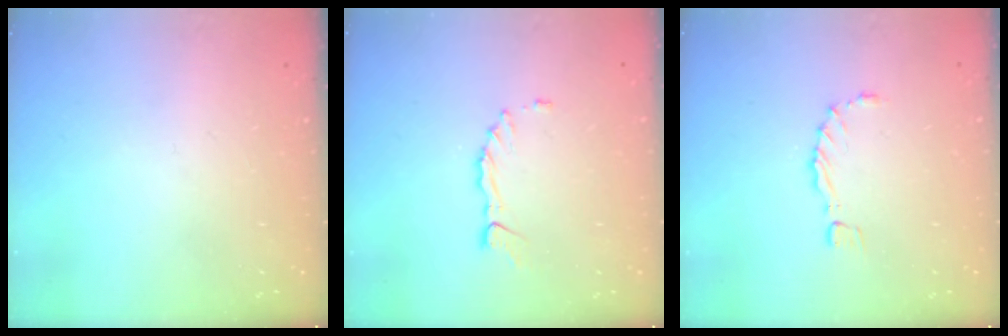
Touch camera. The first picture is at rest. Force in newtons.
{"total": 2.8, "press": 2.8, "slide": 0.4}
{"total": 1.1, "press": 1.1, "slide": 0.2}